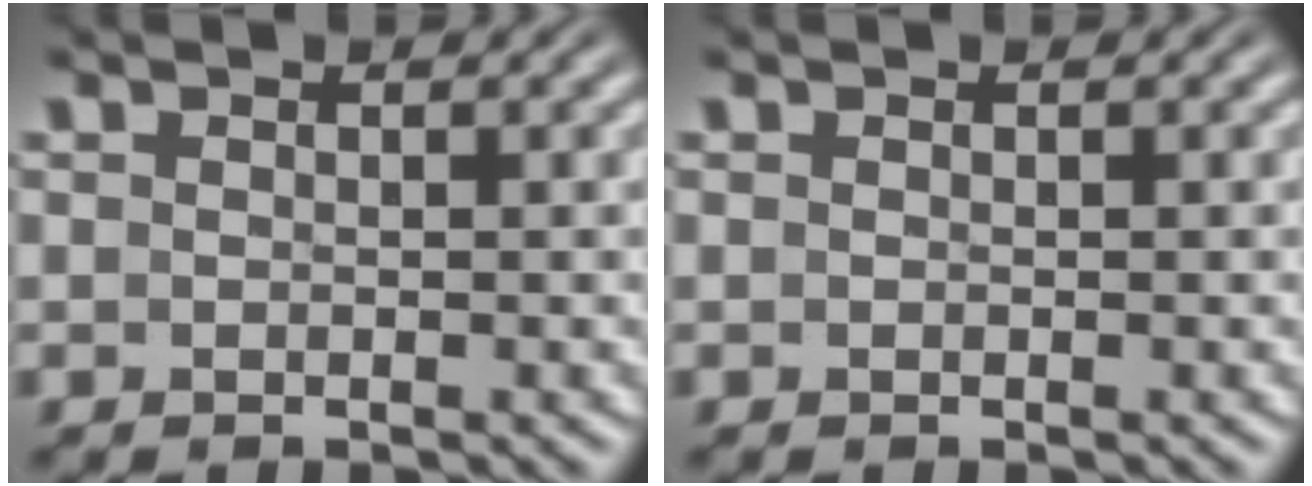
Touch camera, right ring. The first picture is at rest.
{"total": 0.0}